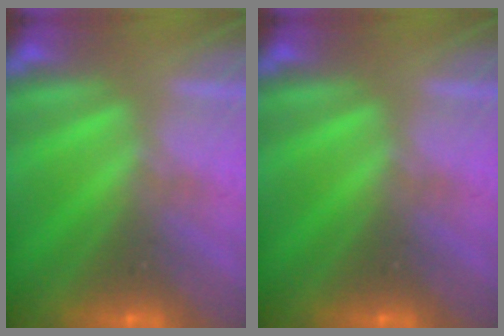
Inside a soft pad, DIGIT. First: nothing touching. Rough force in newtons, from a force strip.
{"total": 0.0}